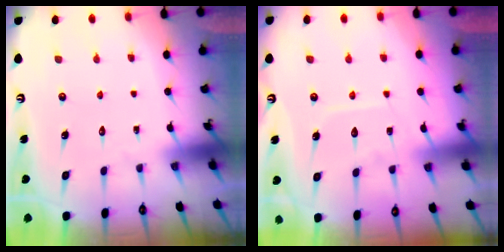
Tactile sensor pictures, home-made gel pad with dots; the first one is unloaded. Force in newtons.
{"total": 6.2, "press": 6.2, "slide": 0.7}